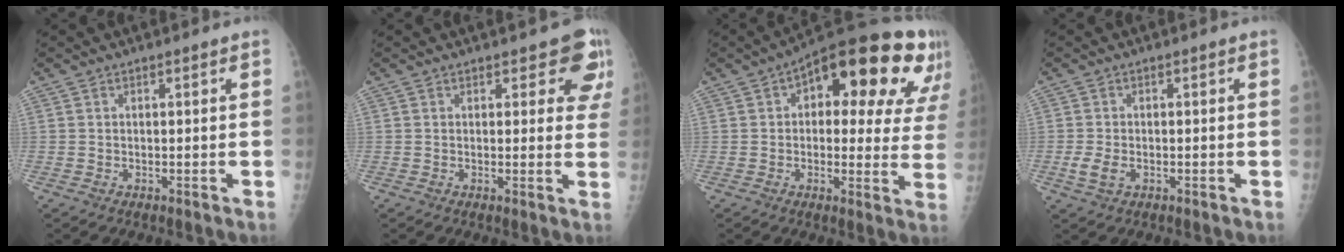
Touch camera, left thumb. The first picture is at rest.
{"total": 6.8, "force": [4.8, 3.8, 3.1], "torque": [0.011, -0.022, 0.034]}
{"total": 22.1, "force": [9.5, 10.5, 17.0], "torque": [-0.175, 0.016, 0.121]}
{"total": 3.5, "force": [-1.1, 2.1, 2.6], "torque": [-0.059, 0.003, -0.019]}